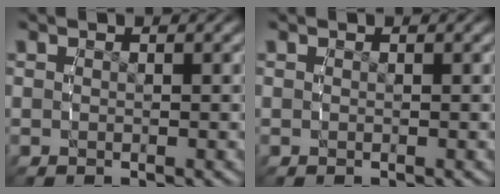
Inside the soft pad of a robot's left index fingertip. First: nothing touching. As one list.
[{"total": 0.0}]